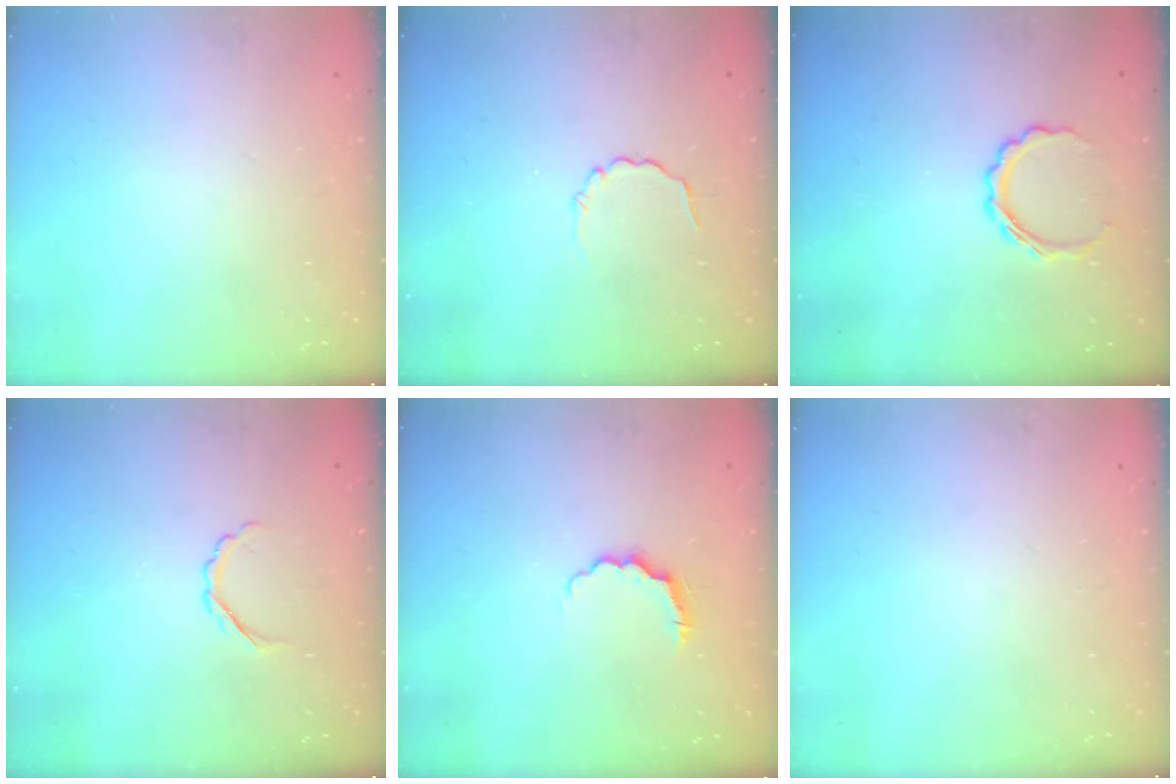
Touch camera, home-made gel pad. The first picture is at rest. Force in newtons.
{"total": 2.3, "press": 2.1, "slide": 0.9}
{"total": 6.4, "press": 6.3, "slide": 0.9}
{"total": 2.7, "press": 2.6, "slide": 0.7}
{"total": 3.7, "press": 3.6, "slide": 0.7}
{"total": 0.0}